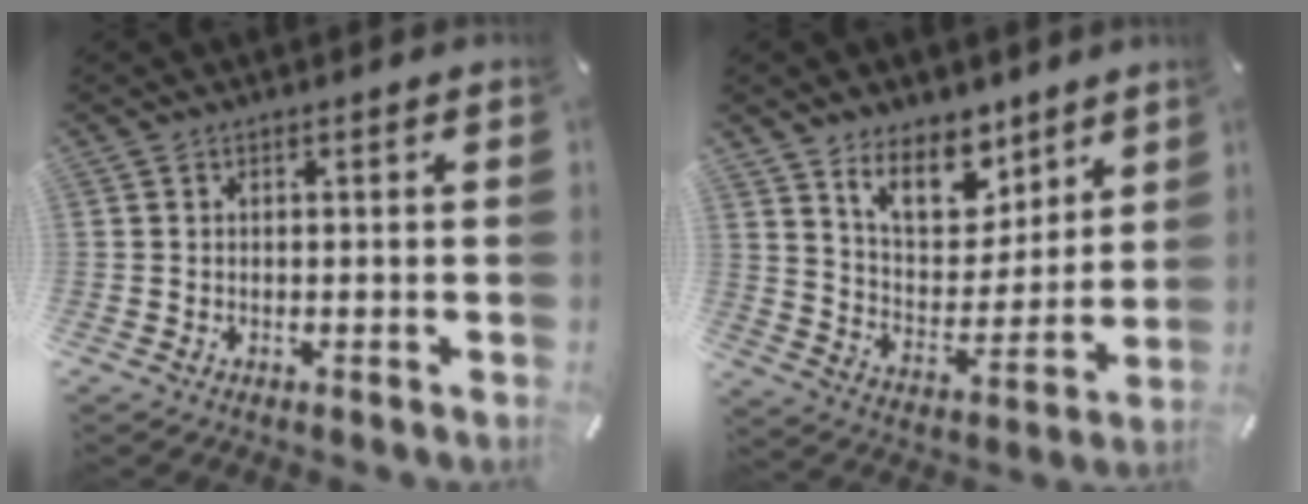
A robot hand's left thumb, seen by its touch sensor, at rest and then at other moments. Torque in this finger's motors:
{"motor_torque": [0.39, 0.33, 1.35, -1.42, 0.35]}